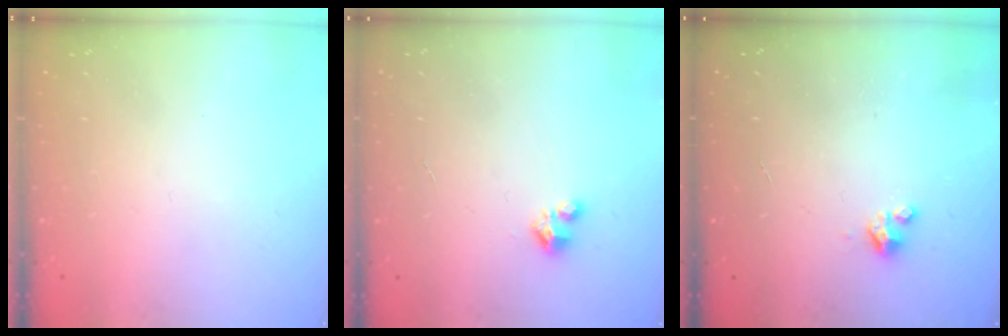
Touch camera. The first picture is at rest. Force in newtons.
{"total": 2.4, "press": 2.3, "slide": 0.2}
{"total": 1.9, "press": 1.9, "slide": 0.1}